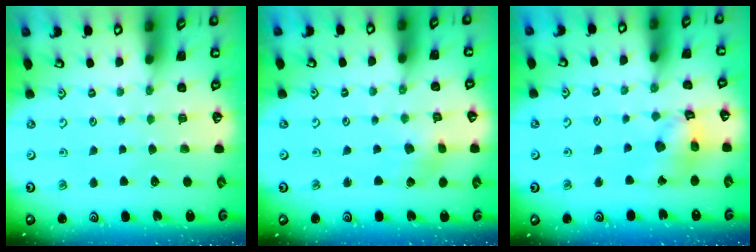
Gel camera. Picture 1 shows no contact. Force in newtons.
{"total": 2.9, "press": 2.9, "slide": 0.5}
{"total": 13.2, "press": 13.1, "slide": 1.6}